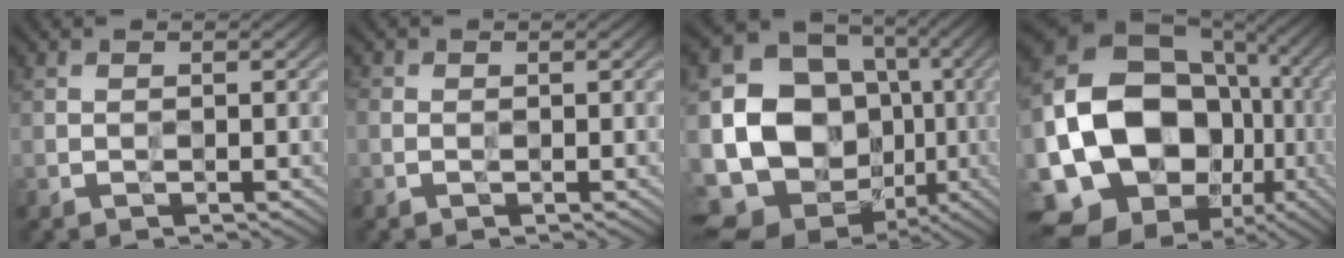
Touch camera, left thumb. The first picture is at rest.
{"total": 0.7, "force": [-0.2, 0.6, 0.3], "torque": [-0.006, -0.001, -0.006]}
{"total": 18.4, "force": [-3.5, 15.8, 8.7], "torque": [-0.189, -0.041, -0.072]}
{"total": 21.1, "force": [-4.3, 17.3, 11.4], "torque": [-0.271, -0.034, -0.073]}